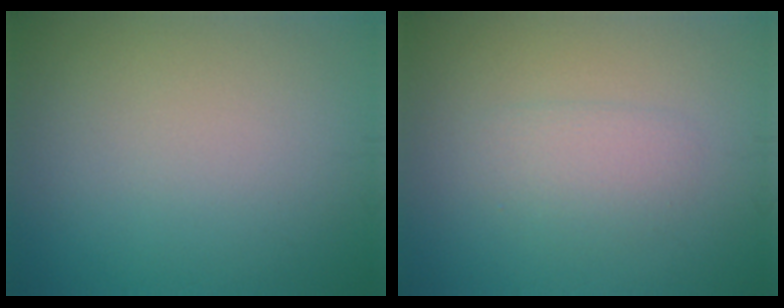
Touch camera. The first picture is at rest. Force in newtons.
{"total": 2.0, "press": 2.0, "slide": 0.1}